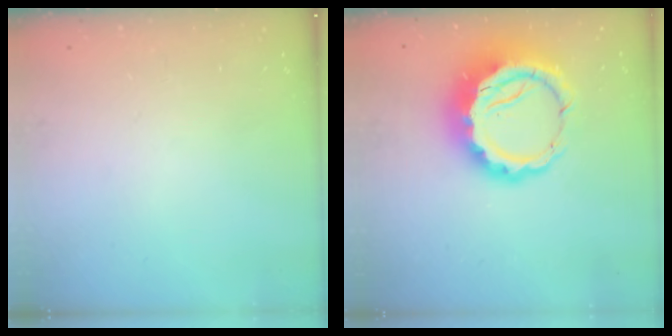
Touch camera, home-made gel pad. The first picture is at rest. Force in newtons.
{"total": 14.2, "press": 13.9, "slide": 2.9}